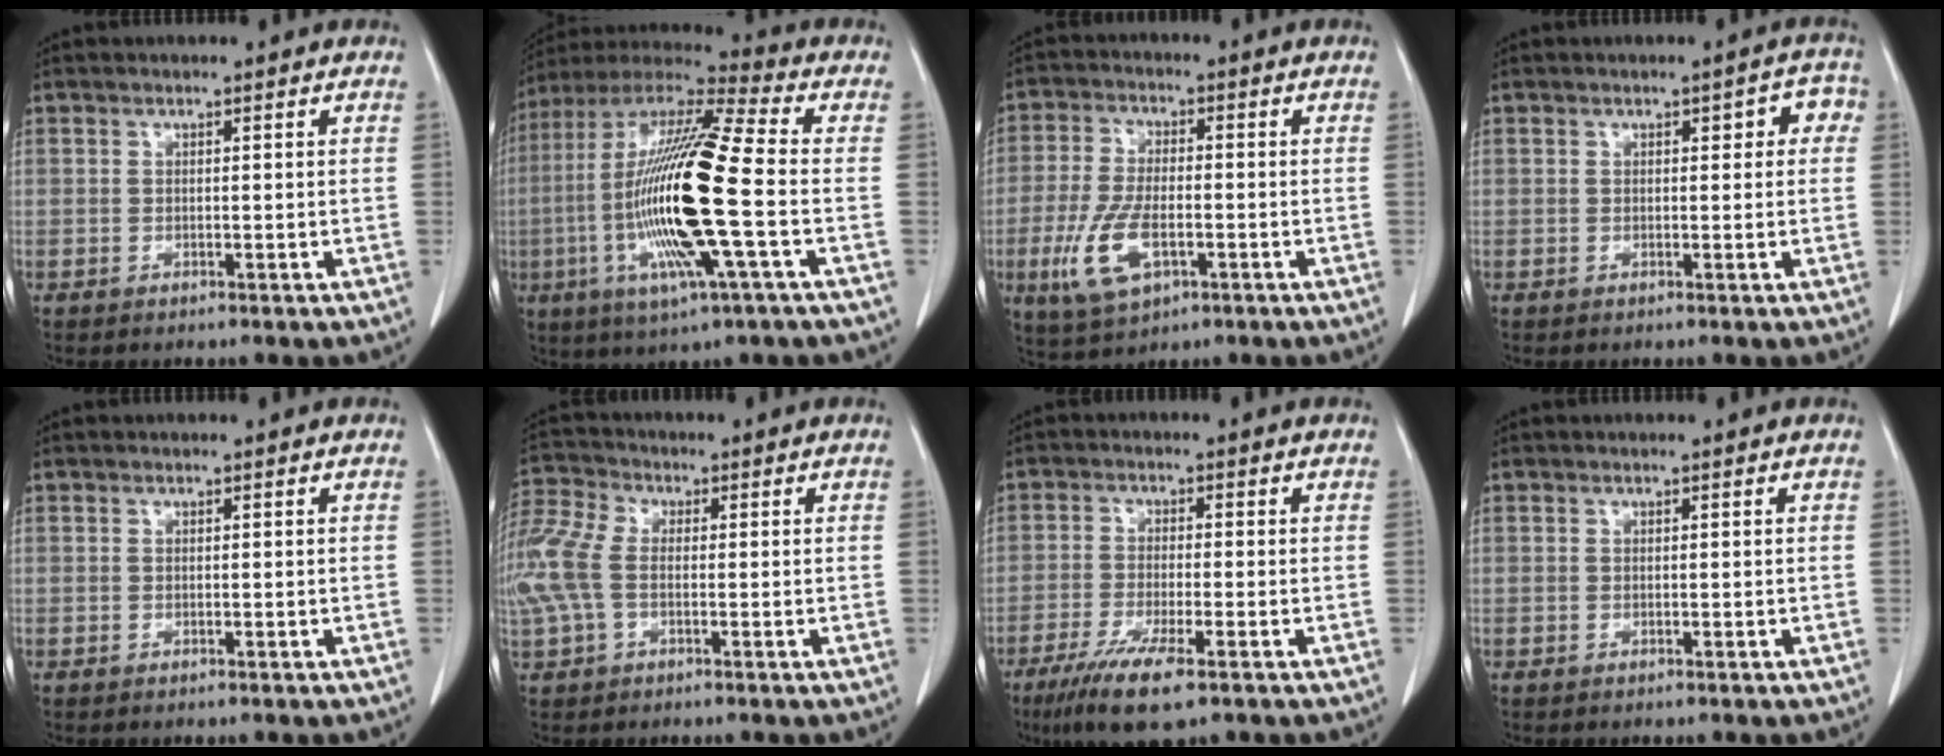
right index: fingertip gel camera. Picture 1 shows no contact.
{"total": 21.1, "force": [-3.7, 1.4, 20.8], "torque": [-0.436, -0.014, -0.075]}
{"total": 9.4, "force": [-3.2, 4.2, 7.8], "torque": [-0.175, -0.007, -0.054]}
{"total": 3.5, "force": [1.0, 1.6, 3.0], "torque": [-0.023, 0.020, 0.007]}
{"total": 0.0}
{"total": 11.6, "force": [-0.5, 7.2, 9.0], "torque": [-0.251, 0.026, -0.008]}
{"total": 7.8, "force": [-4.7, 1.1, 6.1], "torque": [-0.117, -0.020, -0.083]}
{"total": 0.0}